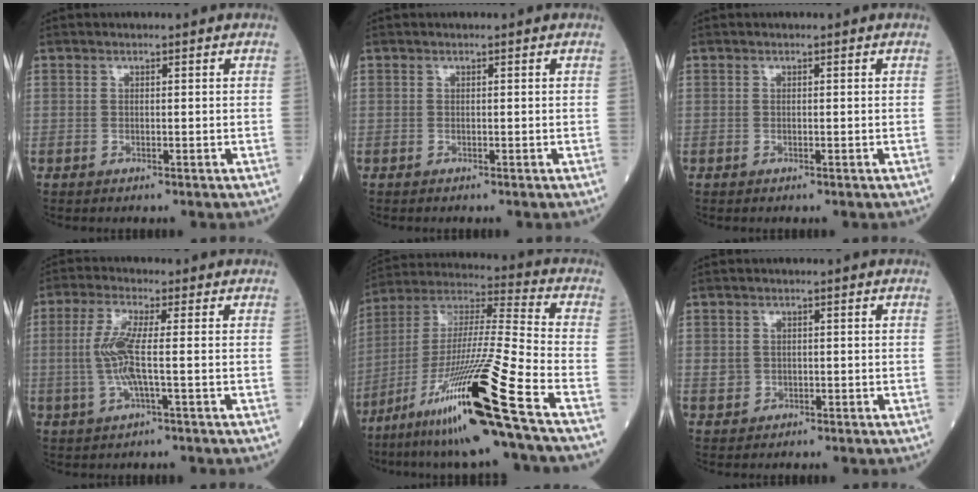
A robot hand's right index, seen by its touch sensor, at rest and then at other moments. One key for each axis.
{"total": 0.0}
{"total": 0.0}
{"total": 6.1, "fx": -0.3, "fy": 0.6, "fz": 6.1, "tx": -0.136, "ty": 0.001, "tz": -0.010}
{"total": 22.5, "fx": -12.5, "fy": -1.7, "fz": 18.6, "tx": -0.361, "ty": -0.042, "tz": -0.234}
{"total": 1.6, "fx": -0.2, "fy": 1.6, "fz": 0.4, "tx": -0.008, "ty": 0.004, "tz": 0.002}